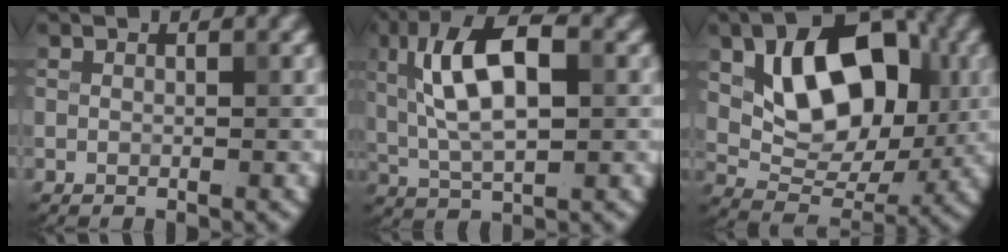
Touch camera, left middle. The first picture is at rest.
{"total": 8.5, "force": [1.9, 3.3, 7.6], "torque": [-0.137, 0.016, 0.027]}
{"total": 10.4, "force": [2.4, 6.7, 7.6], "torque": [-0.128, -0.001, 0.039]}